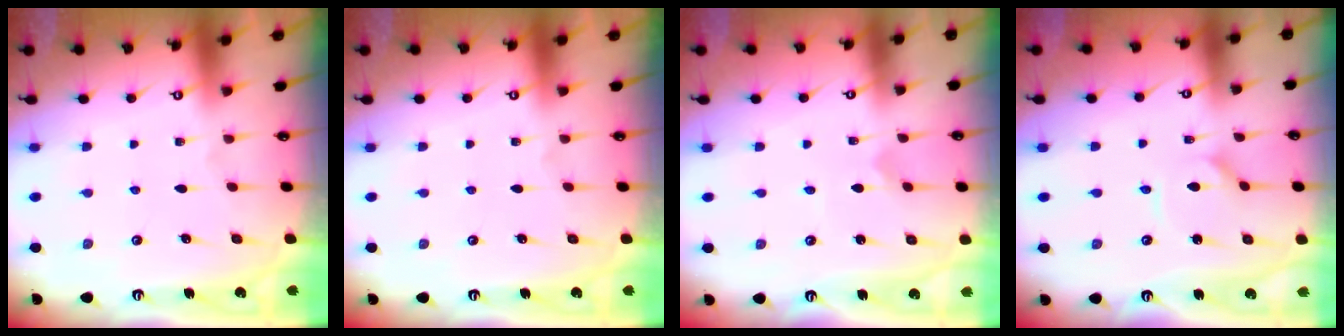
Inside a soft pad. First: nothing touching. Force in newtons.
{"total": 0.0}
{"total": 0.5, "press": 0.5, "slide": 0.0}
{"total": 2.6, "press": 2.6, "slide": 0.4}